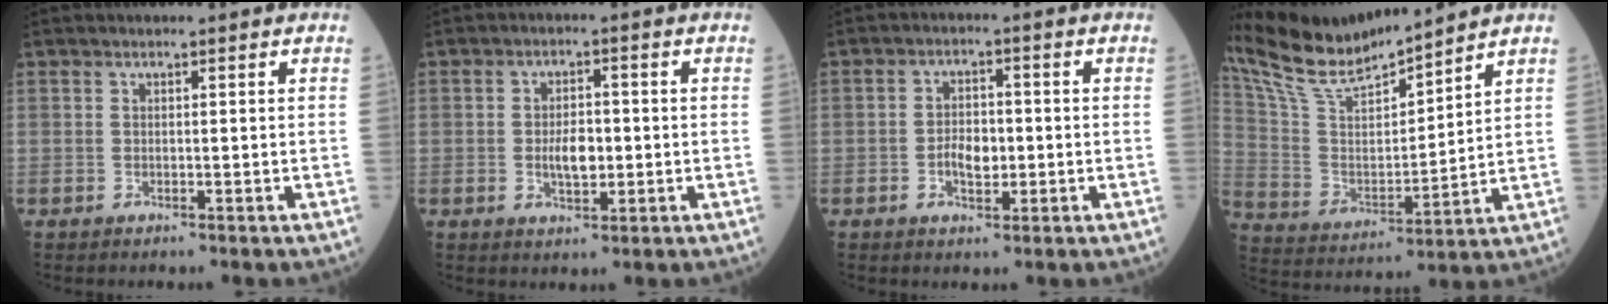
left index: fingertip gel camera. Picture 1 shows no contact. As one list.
[{"total": 4.3, "force": [-0.7, 2.0, 3.7], "torque": [-0.066, -0.002, -0.011]}, {"total": 4.2, "force": [-1.1, 2.2, 3.4], "torque": [-0.063, 0.001, -0.020]}, {"total": 15.4, "force": [14.2, 1.3, 5.8], "torque": [-0.127, 0.009, 0.277]}]